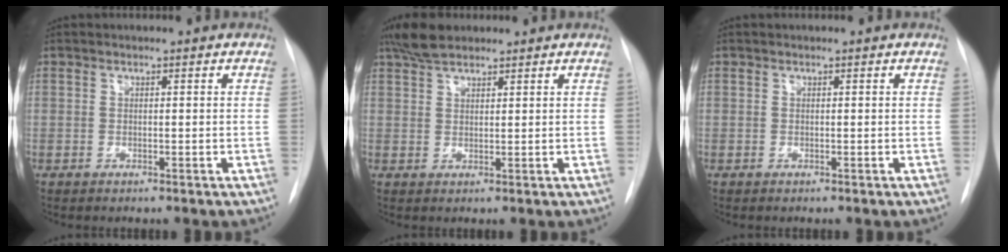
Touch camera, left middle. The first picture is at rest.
{"total": 4.6, "force": [3.8, 1.5, 2.1], "torque": [-0.048, 0.011, 0.074]}
{"total": 0.0}